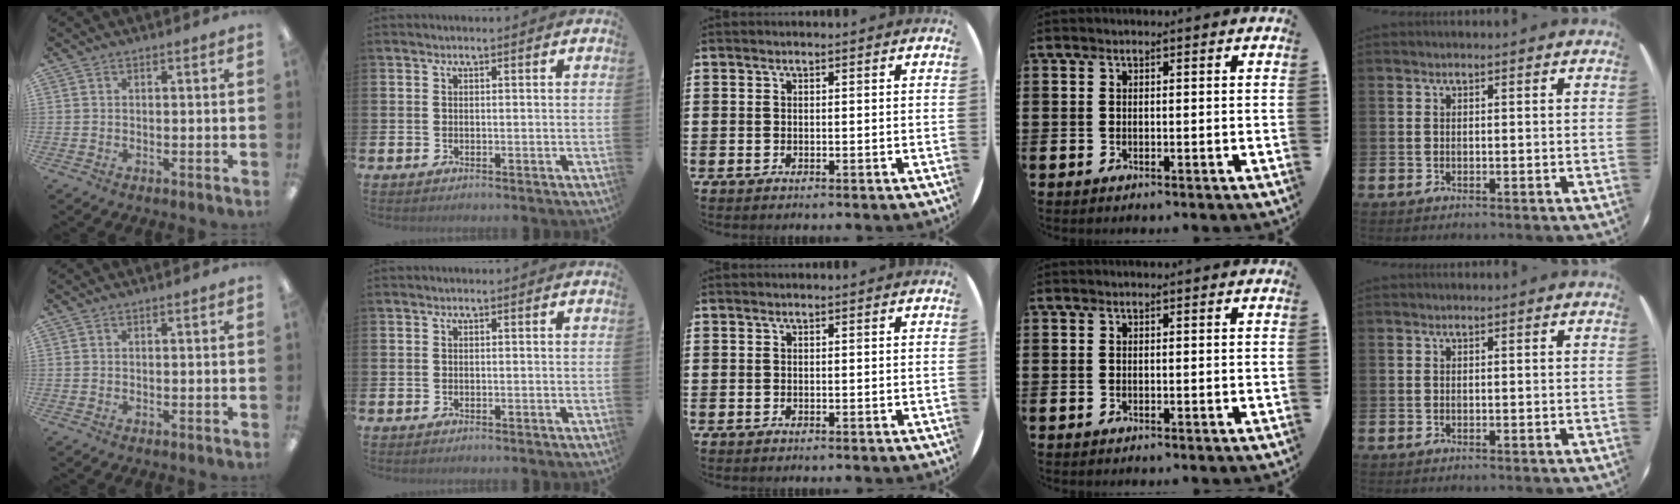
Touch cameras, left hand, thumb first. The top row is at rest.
{}